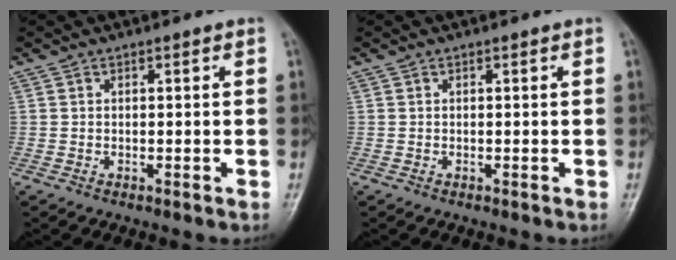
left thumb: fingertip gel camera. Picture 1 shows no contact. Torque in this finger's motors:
{"motor_torque": [0.00, 0.00, -0.10, 0.10, 0.00]}